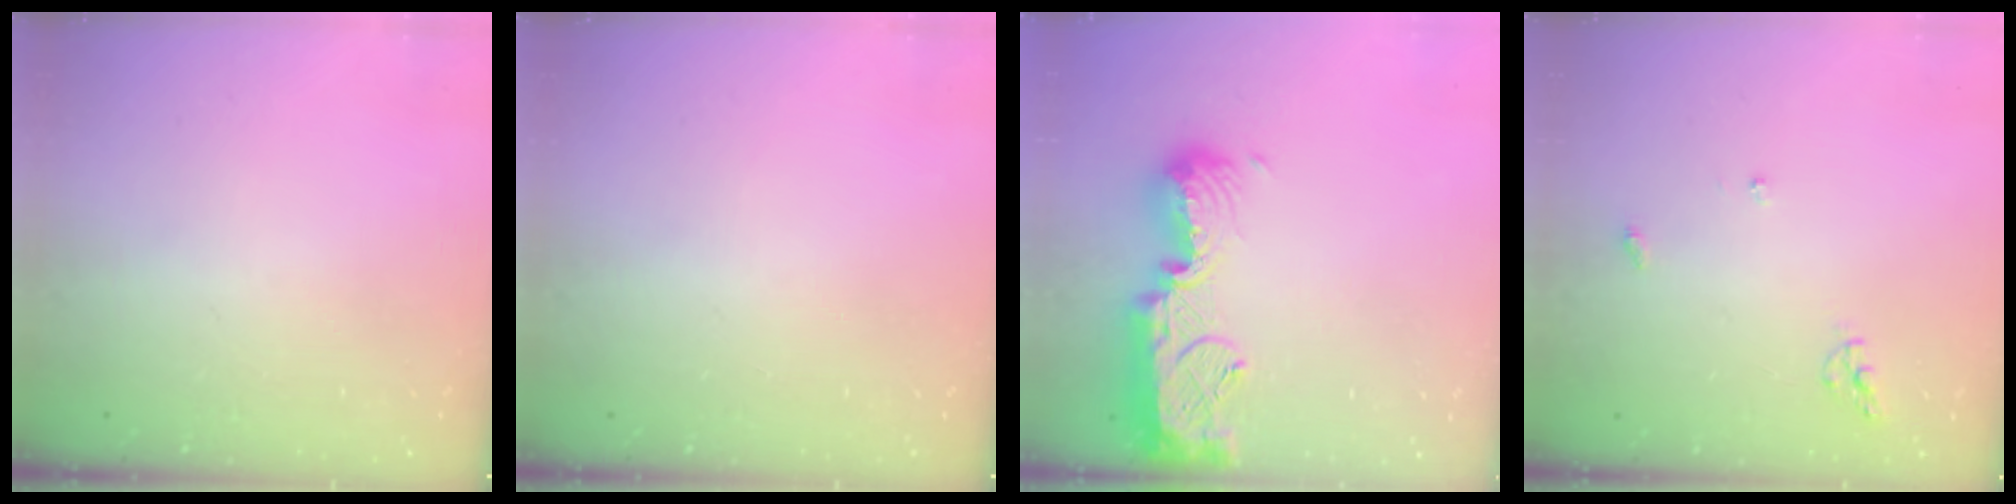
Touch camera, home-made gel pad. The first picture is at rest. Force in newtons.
{"total": 0.0}
{"total": 15.4, "press": 15.3, "slide": 1.4}
{"total": 5.8, "press": 5.8, "slide": 0.2}